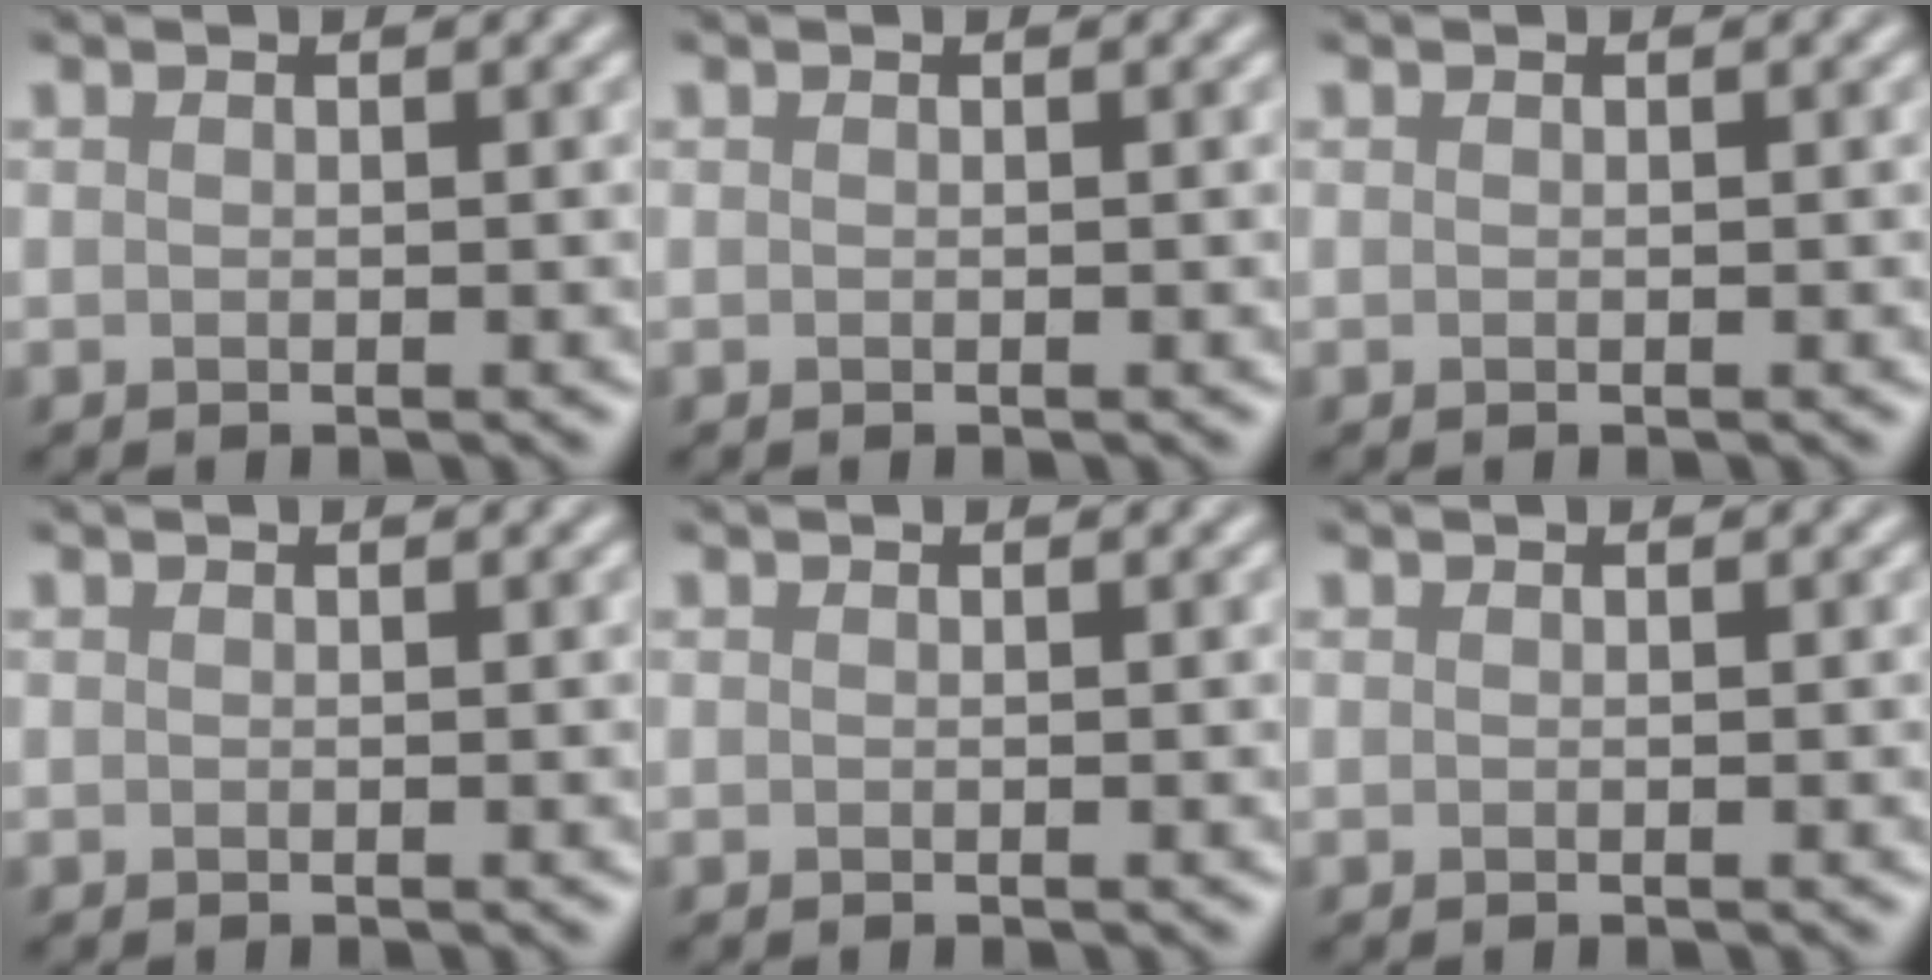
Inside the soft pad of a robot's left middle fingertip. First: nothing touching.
{"total": 0.0}
{"total": 0.0}
{"total": 0.0}
{"total": 0.0}
{"total": 0.0}